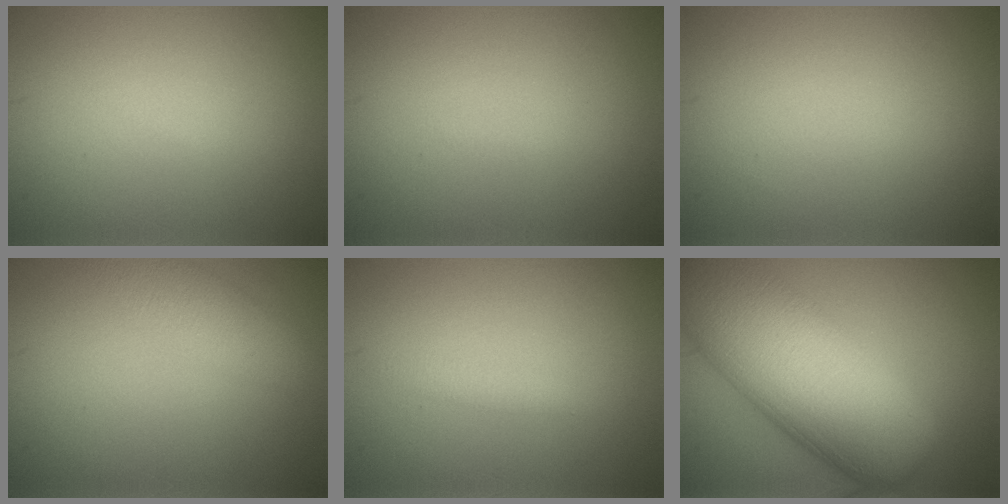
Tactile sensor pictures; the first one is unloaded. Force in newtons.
{"total": 0.0}
{"total": 0.0}
{"total": 4.2, "press": 4.2, "slide": 0.2}
{"total": 0.9, "press": 0.9, "slide": 0.1}
{"total": 15.0, "press": 15.0, "slide": 0.5}